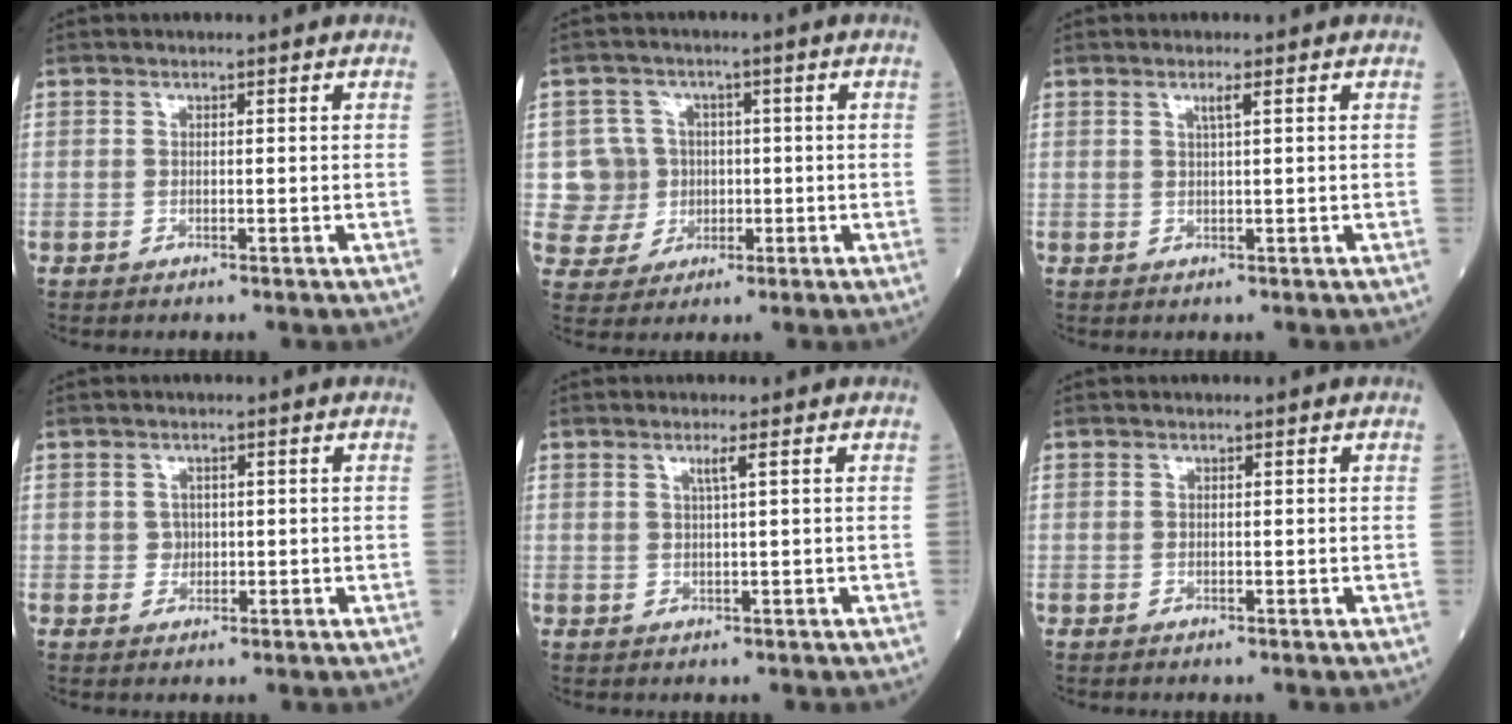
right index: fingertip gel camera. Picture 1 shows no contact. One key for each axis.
{"total": 6.0, "fx": 0.2, "fy": 6.0, "fz": 0.2, "tx": -0.002, "ty": 0.012, "tz": 0.009}
{"total": 1.3, "fx": 0.6, "fy": -0.2, "fz": 1.1, "tx": -0.027, "ty": -0.003, "tz": 0.012}
{"total": 1.1, "fx": 0.1, "fy": 1.0, "fz": 0.6, "tx": -0.010, "ty": 0.000, "tz": 0.003}
{"total": 1.5, "fx": 0.7, "fy": -0.4, "fz": 1.3, "tx": -0.031, "ty": -0.004, "tz": 0.014}
{"total": 0.0}